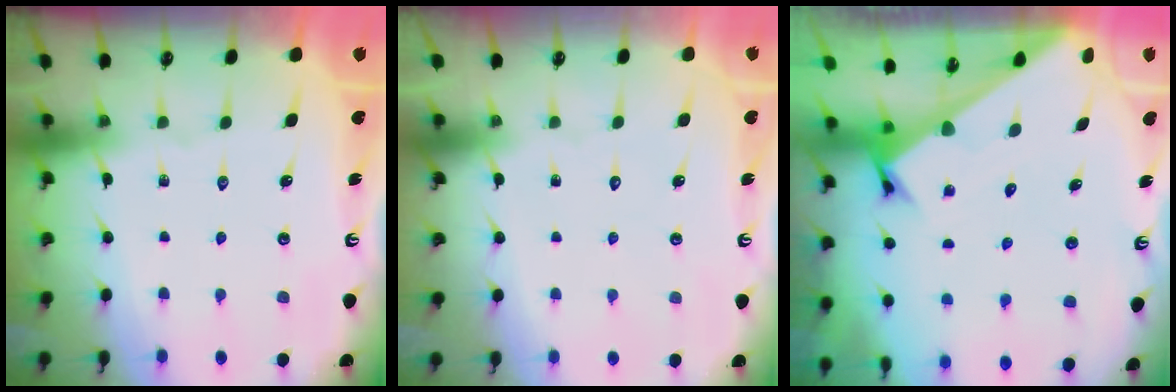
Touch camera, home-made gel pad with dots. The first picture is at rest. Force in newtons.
{"total": 1.7, "press": 1.7, "slide": 0.1}
{"total": 2.6, "press": 2.6, "slide": 0.2}